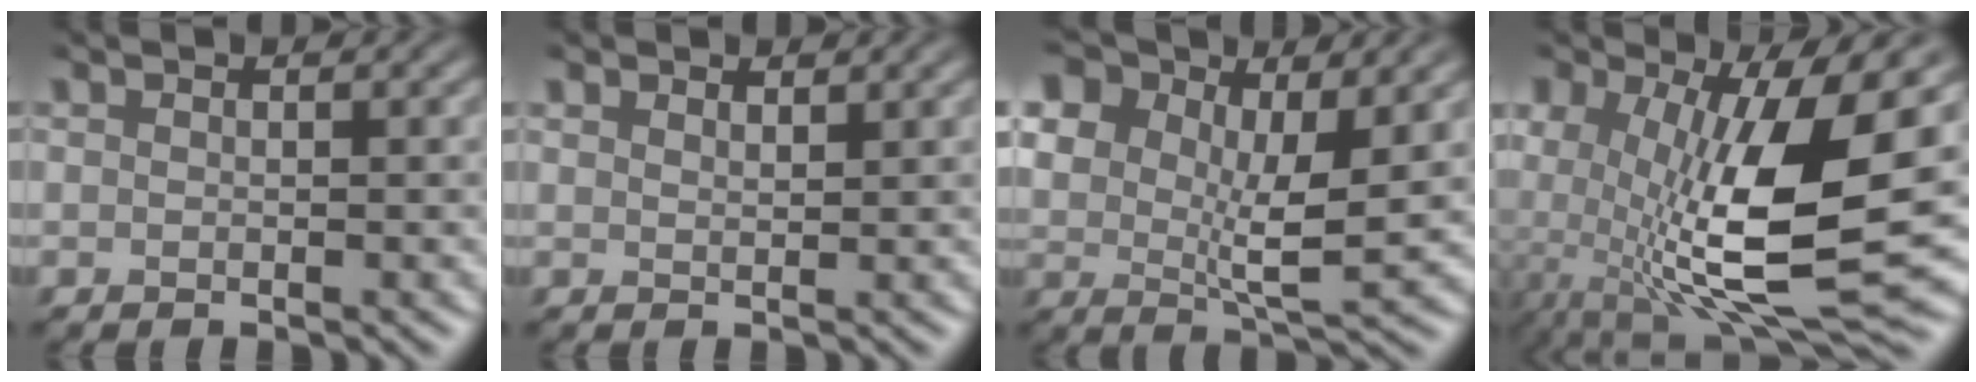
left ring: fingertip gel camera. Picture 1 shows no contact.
{"total": 1.2, "force": [1.1, 0.4, 0.4], "torque": [-0.010, 0.000, 0.020]}
{"total": 10.0, "force": [4.0, 5.7, 7.2], "torque": [-0.139, -0.005, 0.077]}
{"total": 12.3, "force": [-0.9, 4.7, 11.4], "torque": [-0.217, -0.033, -0.009]}